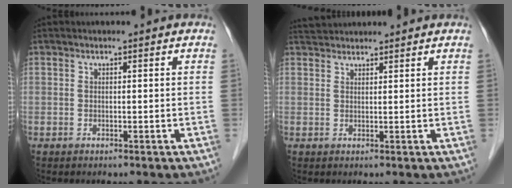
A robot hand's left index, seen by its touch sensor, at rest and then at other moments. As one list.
[{"total": 3.9, "force": [3.8, 0.6, 0.7], "torque": [-0.015, 0.036, 0.071]}]